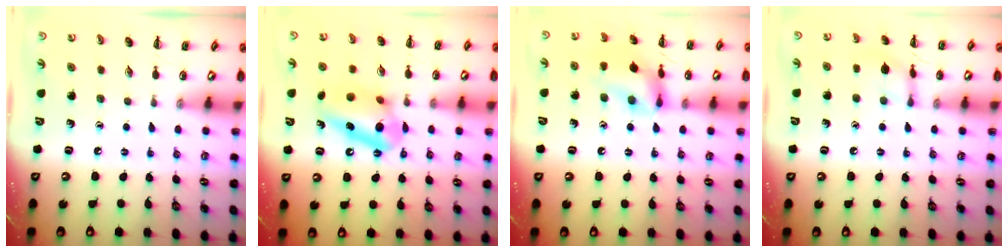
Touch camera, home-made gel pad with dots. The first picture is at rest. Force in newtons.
{"total": 11.1, "press": 11.1, "slide": 0.5}
{"total": 13.9, "press": 13.9, "slide": 1.1}
{"total": 8.3, "press": 8.2, "slide": 1.1}